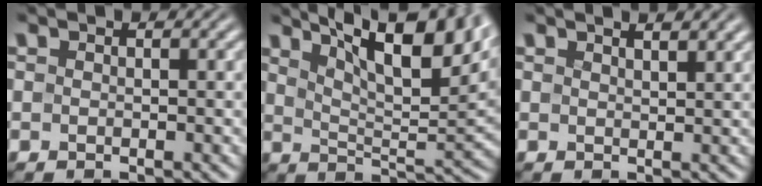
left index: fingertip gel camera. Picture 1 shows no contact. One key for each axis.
{"total": 12.1, "fx": 8.1, "fy": 3.7, "fz": 8.1, "tx": -0.113, "ty": 0.014, "tz": 0.102}
{"total": 2.3, "fx": 2.0, "fy": 0.7, "fz": 0.9, "tx": 0.001, "ty": 0.008, "tz": 0.013}